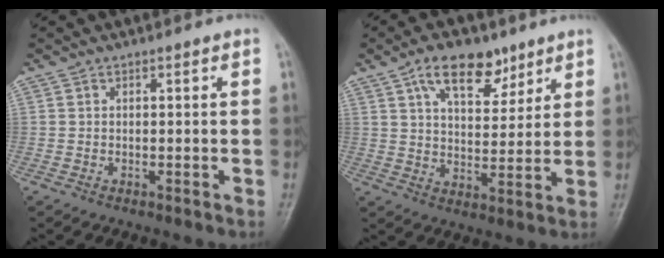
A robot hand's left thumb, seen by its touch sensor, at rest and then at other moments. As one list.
[{"total": 10.9, "force": [6.6, 5.7, 6.5], "torque": [-0.076, -0.033, 0.114]}]